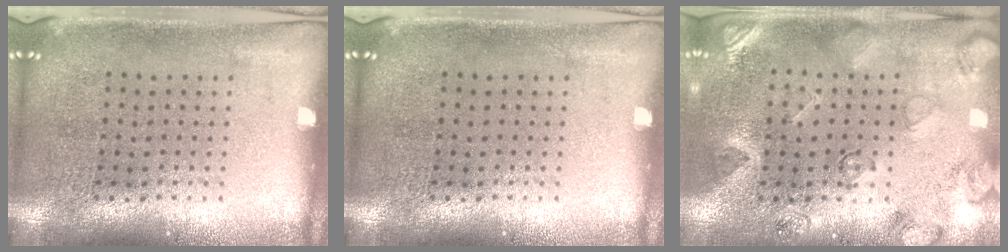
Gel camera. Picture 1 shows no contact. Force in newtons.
{"total": 0.0}
{"total": 2.5, "press": 1.9, "slide": 1.6}